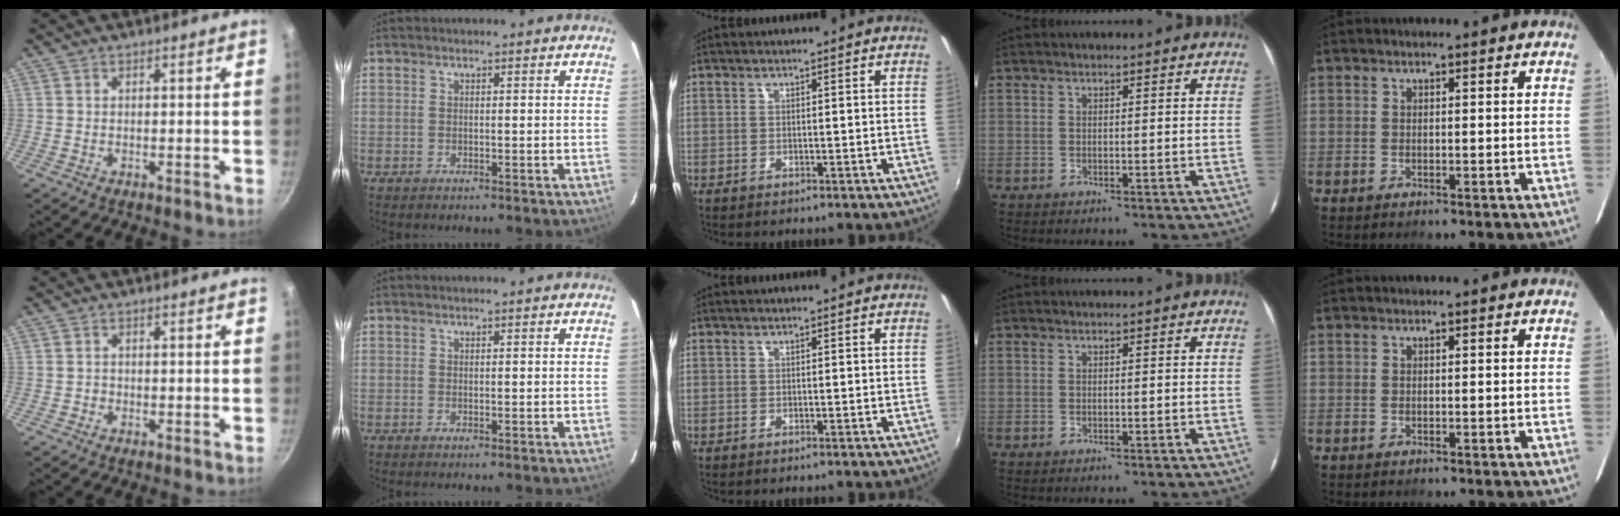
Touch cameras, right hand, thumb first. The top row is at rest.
{"thumb": {"total": 0.7, "force": [-0.4, 0.6, 0.1], "torque": [0.000, 0.004, -0.010]}}